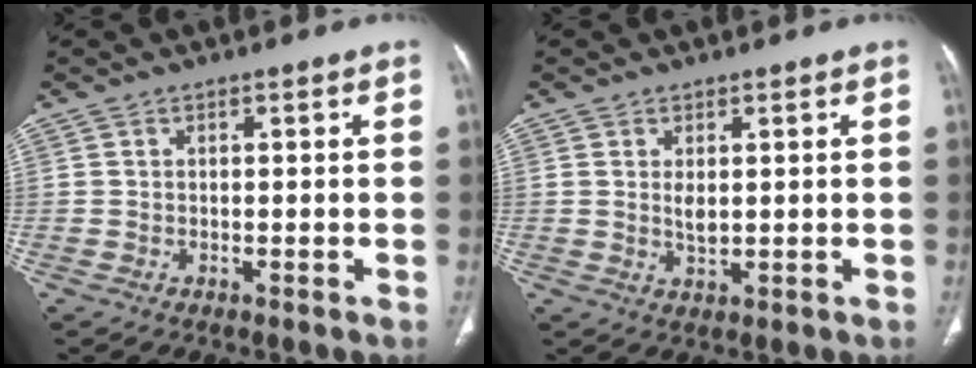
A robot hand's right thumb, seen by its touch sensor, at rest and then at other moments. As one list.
[{"total": 2.5, "force": [0.5, 1.2, 2.1], "torque": [-0.037, -0.008, 0.015]}]